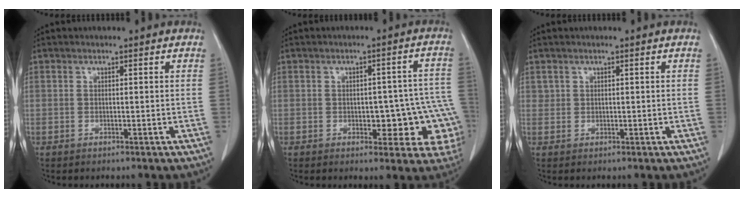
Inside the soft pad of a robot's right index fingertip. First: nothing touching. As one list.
[{"total": 10.8, "force": [-2.7, 5.4, 8.9], "torque": [-0.072, 0.030, -0.024]}, {"total": 0.8, "force": [0.4, 0.6, -0.1], "torque": [0.012, 0.002, 0.006]}]